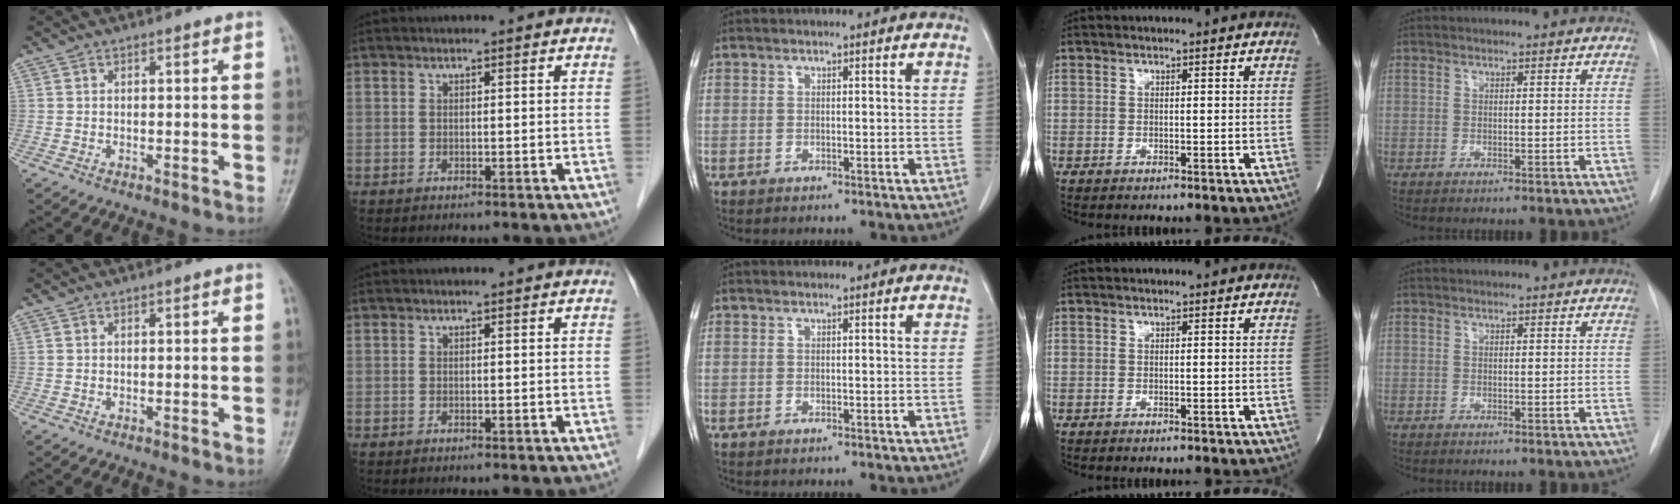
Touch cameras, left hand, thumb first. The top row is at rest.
{}